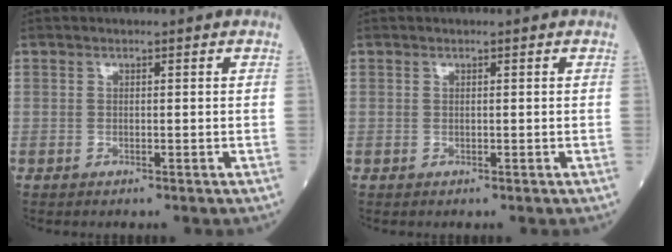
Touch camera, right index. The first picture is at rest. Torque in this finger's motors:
{"motor_torque": [0.00, 0.00, 0.00, 0.00]}